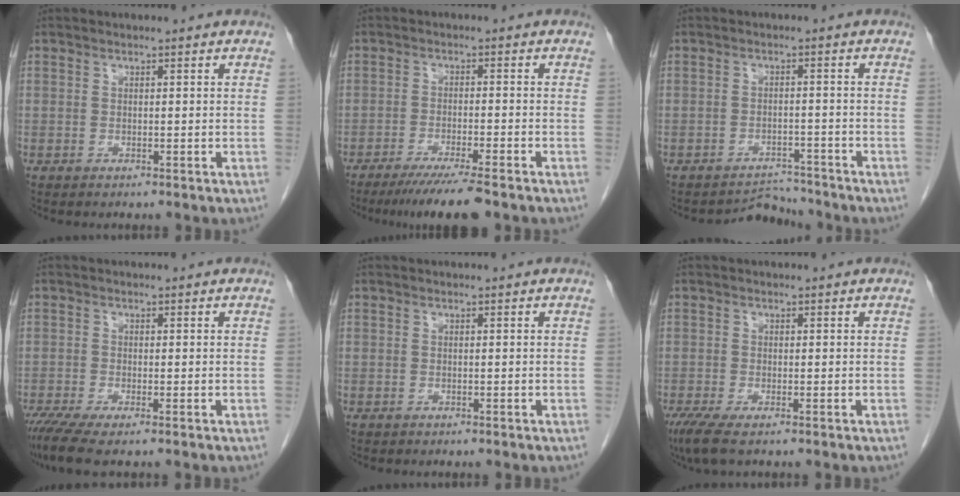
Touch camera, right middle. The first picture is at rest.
{"total": 7.9, "force": [-6.3, -0.3, 4.9], "torque": [-0.072, -0.020, -0.101]}
{"total": 3.5, "force": [-3.2, 0.4, -1.2], "torque": [0.021, 0.004, -0.047]}
{"total": 4.3, "force": [-3.1, 0.2, 3.0], "torque": [-0.055, -0.013, -0.059]}
{"total": 0.0}
{"total": 3.8, "force": [-2.5, 0.6, 2.7], "torque": [-0.056, -0.015, -0.047]}